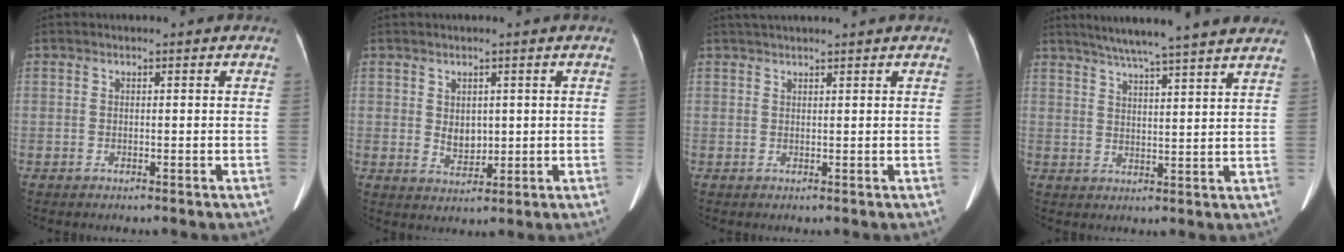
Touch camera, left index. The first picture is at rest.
{"total": 3.1, "force": [0.6, 2.3, 2.0], "torque": [-0.040, -0.002, 0.022]}
{"total": 5.8, "force": [5.2, -0.2, 2.7], "torque": [-0.038, 0.036, 0.075]}
{"total": 17.0, "force": [14.6, -0.3, 8.7], "torque": [-0.138, 0.016, 0.191]}